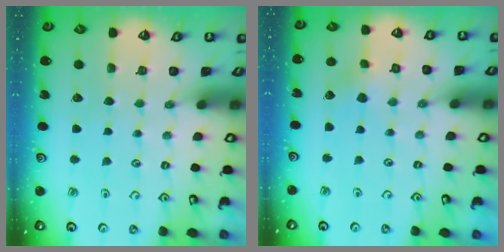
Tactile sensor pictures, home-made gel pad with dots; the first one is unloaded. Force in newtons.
{"total": 2.9, "press": 2.9, "slide": 0.3}